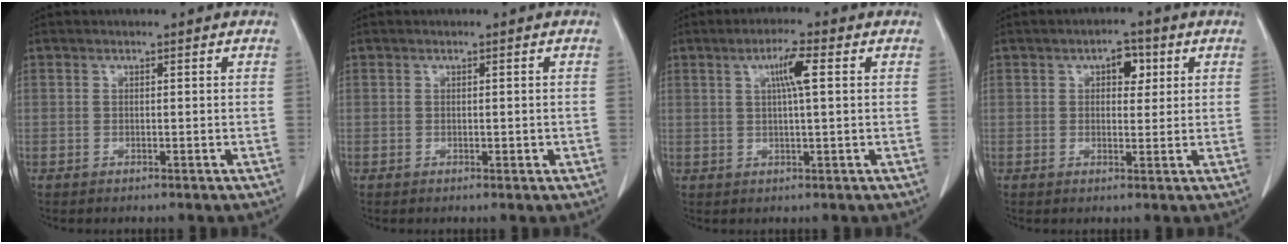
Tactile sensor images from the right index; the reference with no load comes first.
{"total": 0.8, "force": [-0.1, 0.5, 0.6], "torque": [-0.009, 0.002, 0.002]}
{"total": 4.5, "force": [1.4, 0.2, 4.3], "torque": [-0.078, 0.005, 0.023]}
{"total": 3.7, "force": [1.4, 2.0, 2.8], "torque": [-0.040, 0.011, 0.019]}